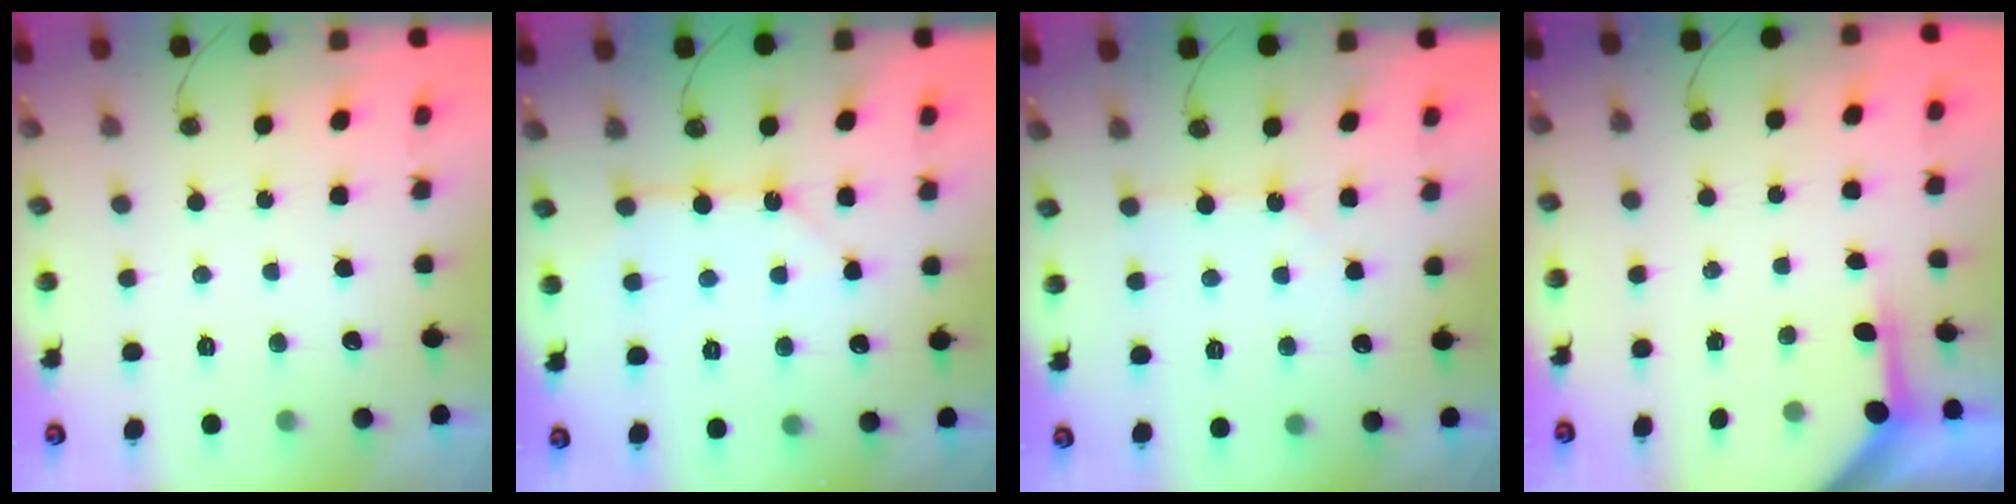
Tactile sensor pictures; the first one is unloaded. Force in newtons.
{"total": 8.6, "press": 8.6, "slide": 0.6}
{"total": 2.1, "press": 2.1, "slide": 0.4}
{"total": 4.0, "press": 3.9, "slide": 0.5}